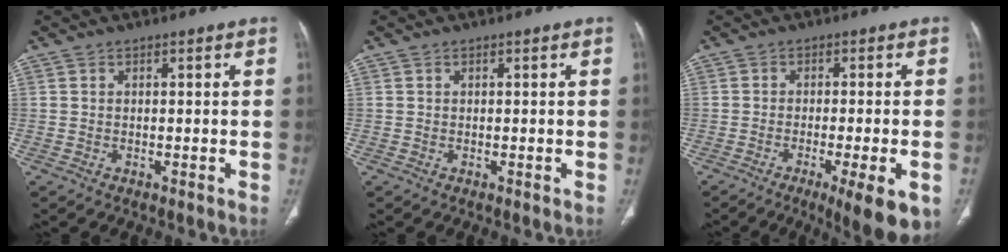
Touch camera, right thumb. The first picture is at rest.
{"total": 0.0}
{"total": 10.7, "force": [-5.1, 2.0, 9.2], "torque": [-0.118, -0.010, -0.071]}